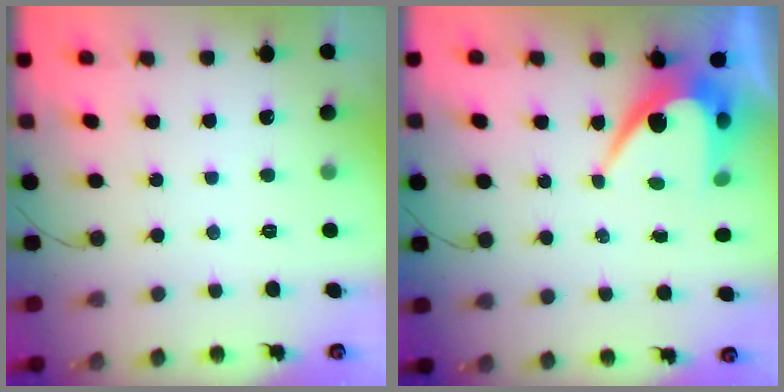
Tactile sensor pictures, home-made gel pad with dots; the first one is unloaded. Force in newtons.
{"total": 7.7, "press": 7.7, "slide": 0.5}